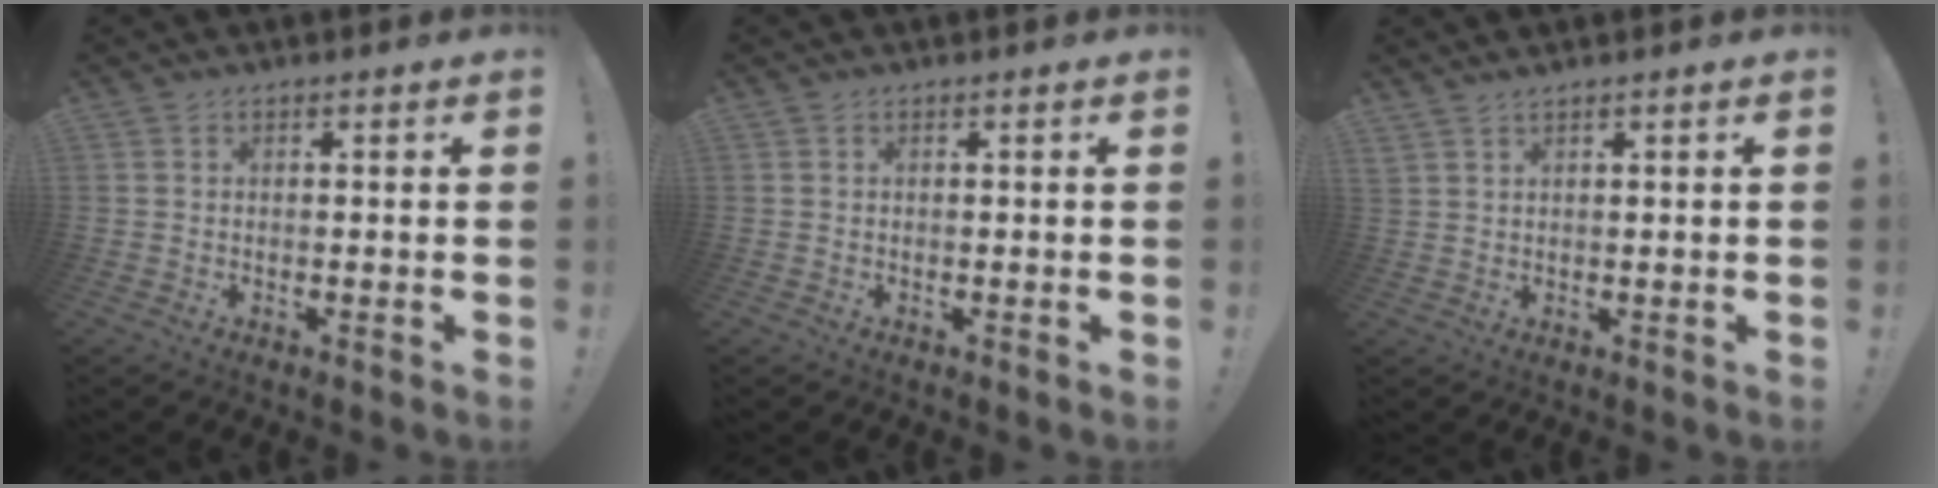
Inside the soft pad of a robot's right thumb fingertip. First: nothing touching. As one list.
[{"total": 0.0}, {"total": 2.0, "force": [1.8, 0.2, 0.8], "torque": [-0.024, -0.008, 0.035]}]